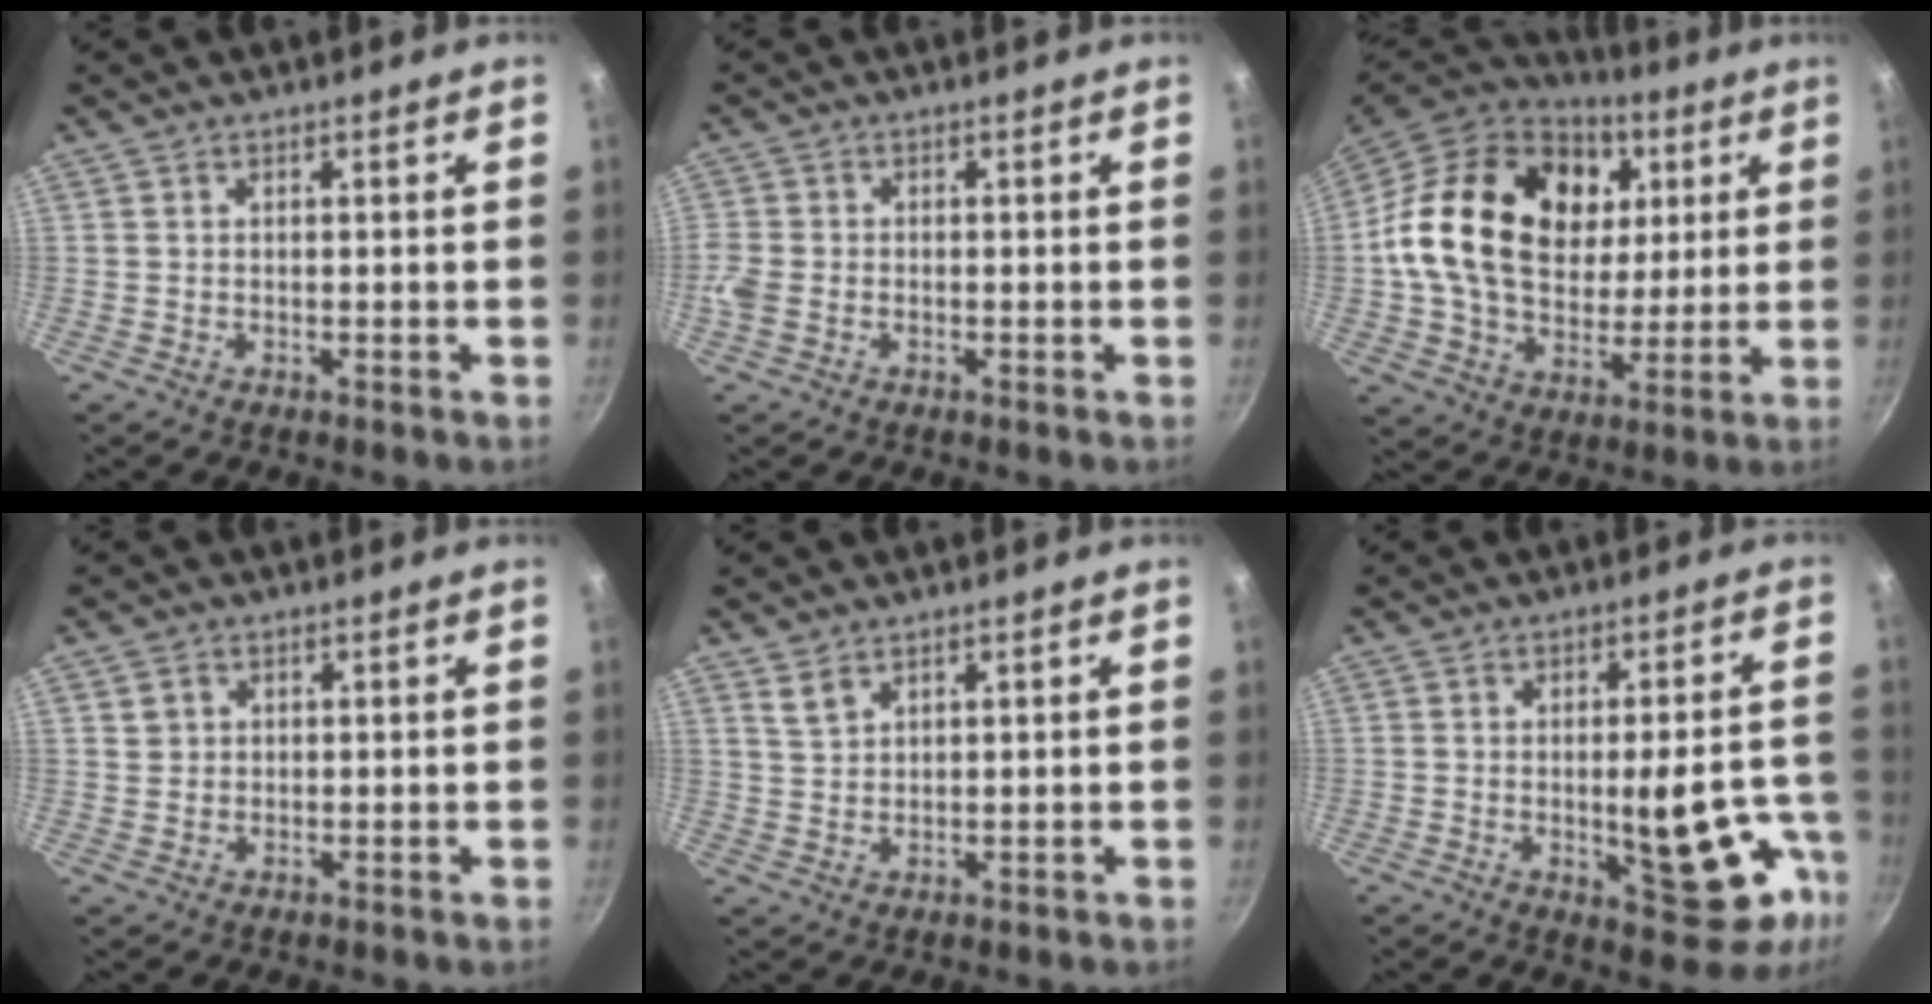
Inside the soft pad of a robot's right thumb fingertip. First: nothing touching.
{"total": 3.3, "force": [-1.1, 2.4, 1.9], "torque": [-0.047, 0.002, -0.028]}
{"total": 26.2, "force": [6.2, 18.8, 17.1], "torque": [-0.283, 0.004, 0.104]}
{"total": 2.0, "force": [0.7, 1.8, 0.5], "torque": [-0.002, 0.004, 0.012]}
{"total": 2.7, "force": [2.0, 1.3, 1.2], "torque": [-0.020, -0.012, 0.043]}
{"total": 15.3, "force": [-4.3, 6.5, 13.2], "torque": [-0.121, 0.017, -0.047]}